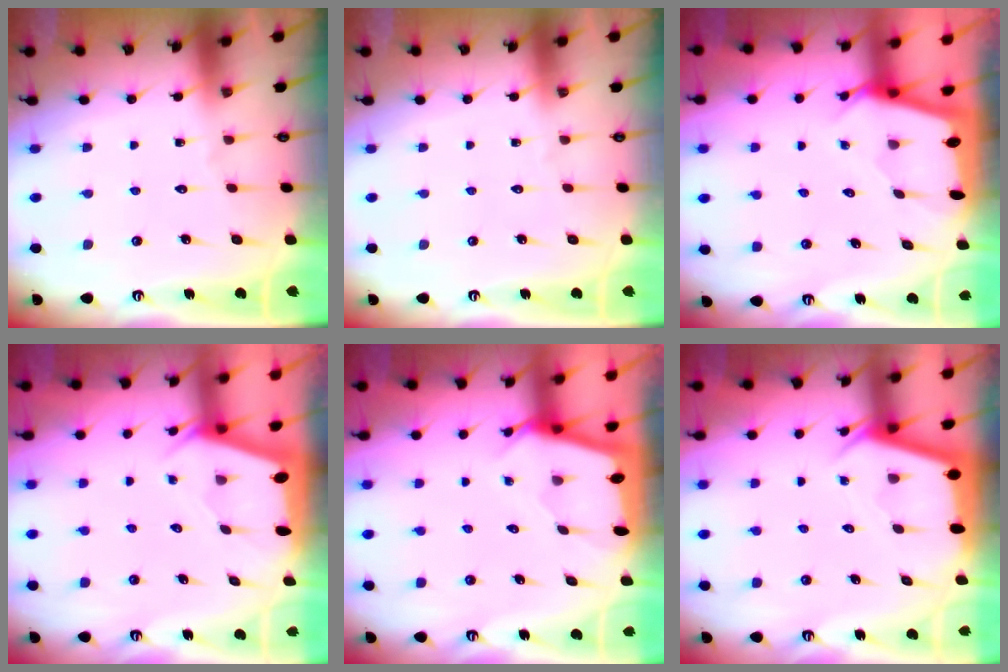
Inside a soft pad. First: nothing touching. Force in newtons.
{"total": 0.0}
{"total": 1.9, "press": 1.9, "slide": 0.1}
{"total": 1.9, "press": 1.9, "slide": 0.3}
{"total": 1.9, "press": 1.9, "slide": 0.1}
{"total": 2.3, "press": 2.3, "slide": 0.2}